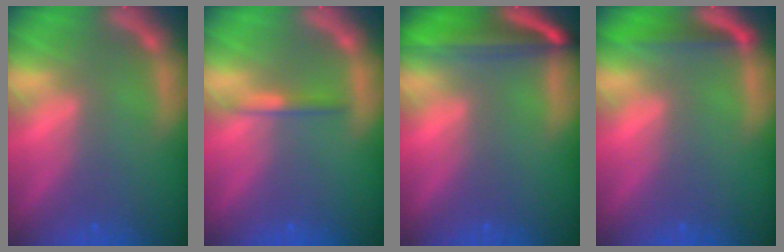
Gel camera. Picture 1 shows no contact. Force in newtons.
{"total": 1.4}
{"total": 7.5}
{"total": 3.0}